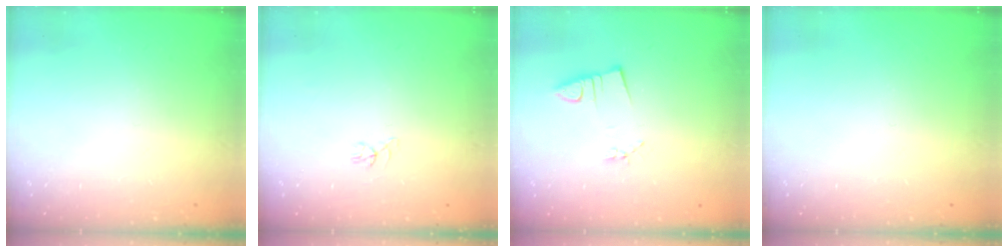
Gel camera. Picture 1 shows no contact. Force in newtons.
{"total": 4.0, "press": 4.0, "slide": 0.3}
{"total": 3.0, "press": 1.6, "slide": 2.5}
{"total": 0.0}